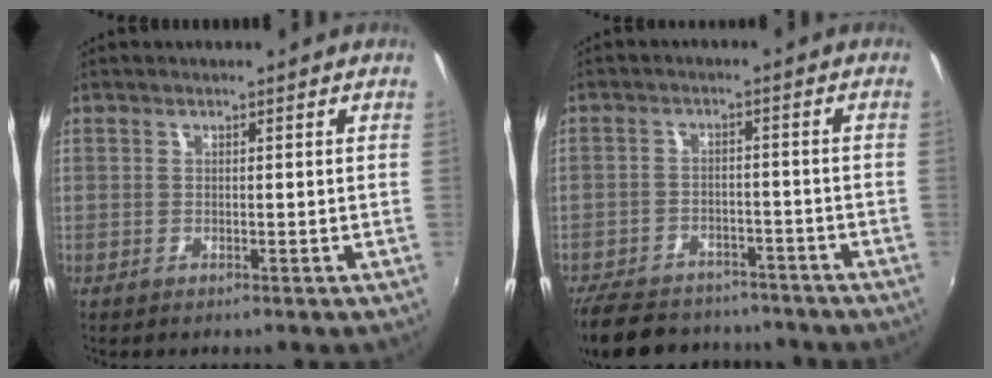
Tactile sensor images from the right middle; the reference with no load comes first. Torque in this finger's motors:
{"motor_torque": [1.08, -1.06, 0.20, 0.21]}